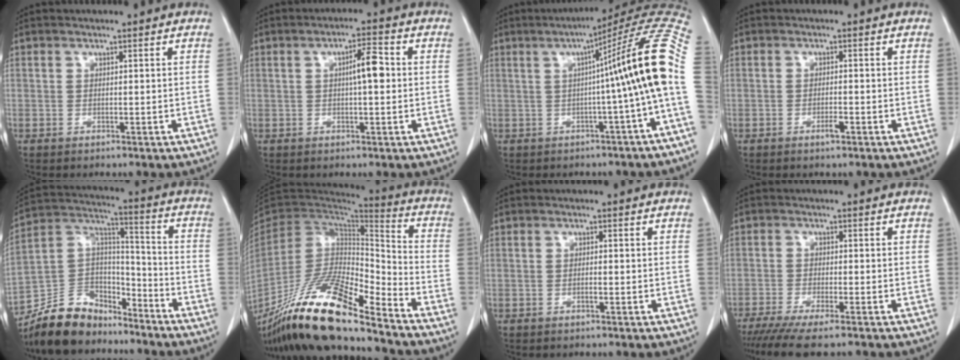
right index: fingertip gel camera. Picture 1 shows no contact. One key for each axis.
{"total": 4.8, "fx": 0.5, "fy": 0.9, "fz": 4.7, "tx": -0.076, "ty": 0.011, "tz": 0.005}
{"total": 14.7, "fx": 0.0, "fy": -2.2, "fz": 14.5, "tx": -0.171, "ty": 0.032, "tz": -0.010}
{"total": 1.6, "fx": -0.9, "fy": 0.3, "fz": 1.4, "tx": -0.025, "ty": -0.001, "tz": -0.014}
{"total": 13.3, "fx": -11.5, "fy": 5.9, "fz": 3.1, "tx": -0.058, "ty": 0.047, "tz": -0.212}
{"total": 21.4, "fx": -16.5, "fy": 2.8, "fz": 13.4, "tx": -0.262, "ty": -0.022, "tz": -0.311}
{"total": 0.8, "fx": -0.3, "fy": 0.0, "fz": 0.8, "tx": -0.015, "ty": 0.001, "tz": -0.004}
{"total": 8.4, "fx": -6.8, "fy": 0.4, "fz": 4.9, "tx": -0.070, "ty": -0.019, "tz": -0.109}